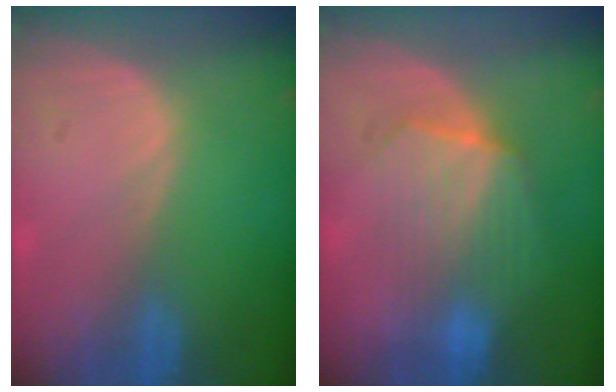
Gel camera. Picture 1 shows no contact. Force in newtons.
{"total": 7.1, "press": 6.9, "slide": 1.3}